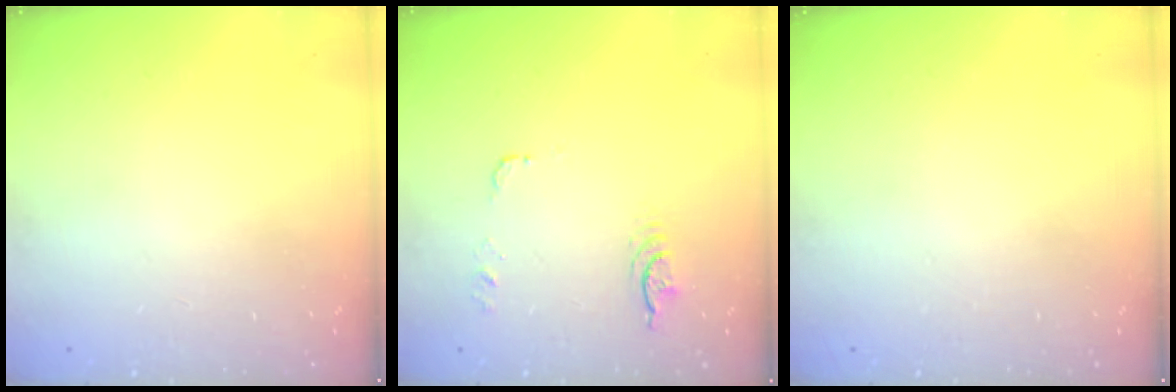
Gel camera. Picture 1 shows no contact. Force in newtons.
{"total": 14.8, "press": 7.2, "slide": 12.9}
{"total": 0.0}